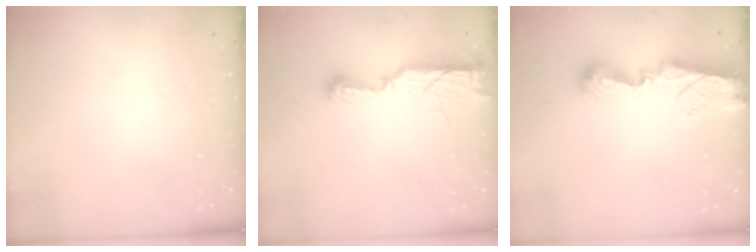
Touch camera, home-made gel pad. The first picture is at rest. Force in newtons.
{"total": 9.5, "press": 9.2, "slide": 2.7}
{"total": 11.7, "press": 11.6, "slide": 1.1}